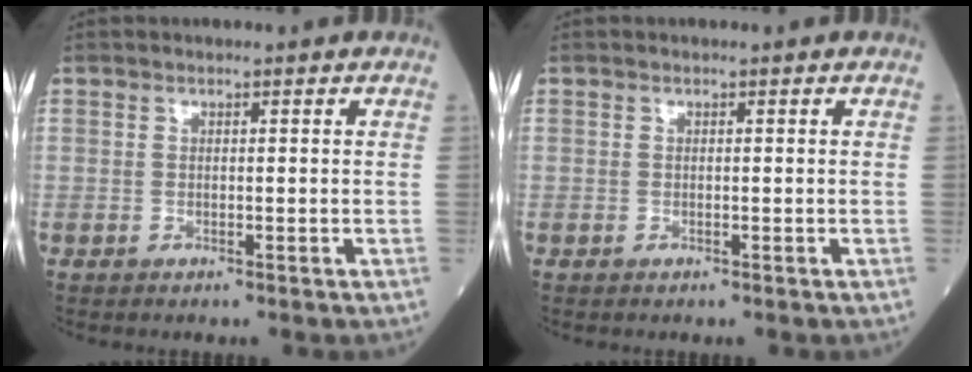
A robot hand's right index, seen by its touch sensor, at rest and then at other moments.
{"total": 0.0}